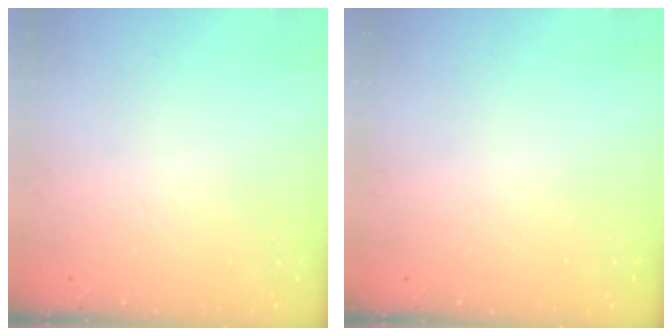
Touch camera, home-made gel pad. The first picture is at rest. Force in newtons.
{"total": 0.0}